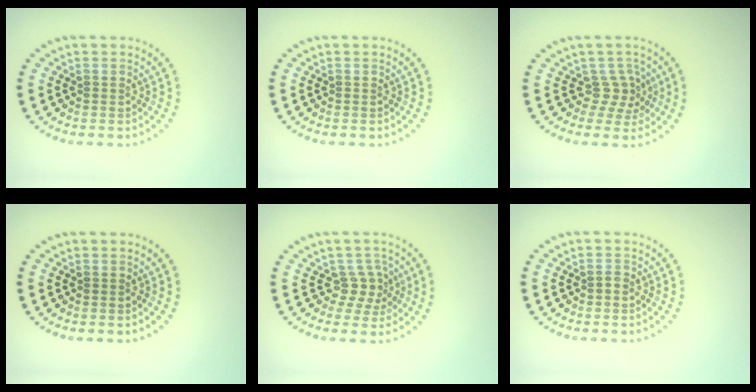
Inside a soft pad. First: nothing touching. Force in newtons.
{"total": 0.0}
{"total": 2.1, "press": 1.4, "slide": 1.5}
{"total": 0.0}
{"total": 2.3, "press": 1.7, "slide": 1.5}
{"total": 0.6, "press": 0.4, "slide": 0.3}